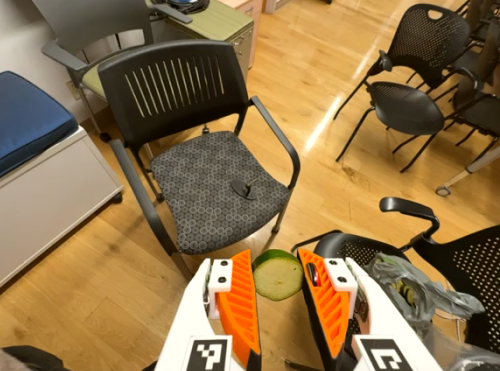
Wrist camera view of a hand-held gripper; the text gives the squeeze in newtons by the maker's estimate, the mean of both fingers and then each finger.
{"total": 8.8, "left": 8.5, "right": 9.1}